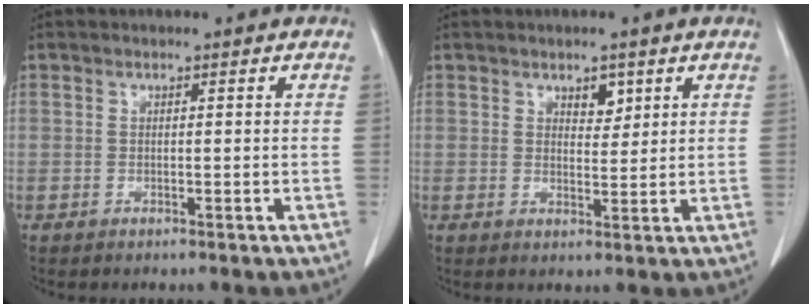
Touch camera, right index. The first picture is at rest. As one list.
[{"total": 2.7, "force": [1.6, 1.5, 1.6], "torque": [-0.020, -0.003, 0.028]}]